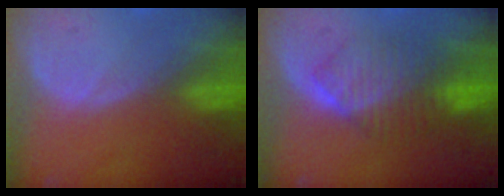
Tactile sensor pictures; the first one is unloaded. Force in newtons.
{"total": 7.2, "press": 7.1, "slide": 1.0}